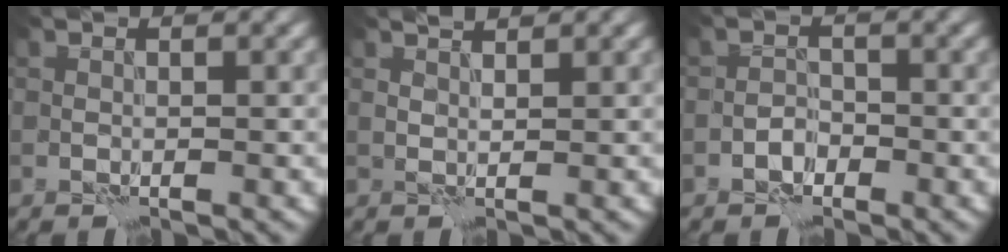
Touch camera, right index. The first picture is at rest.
{"total": 1.1, "force": [1.1, -0.1, 0.2], "torque": [-0.007, 0.001, 0.020]}
{"total": 1.4, "force": [-0.8, 1.0, 0.5], "torque": [-0.006, 0.007, -0.017]}